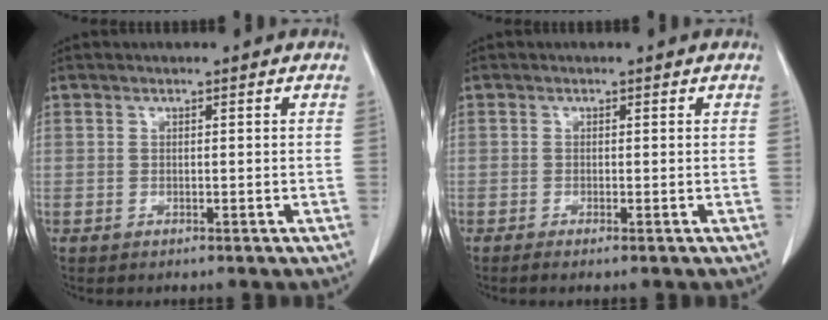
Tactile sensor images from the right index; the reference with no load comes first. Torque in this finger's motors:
{"motor_torque": [0.00, -0.05, -0.02, 0.01]}